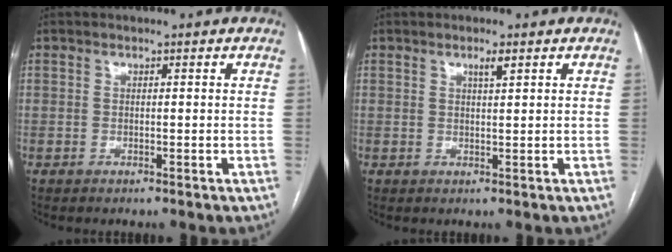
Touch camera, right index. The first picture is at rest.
{"total": 1.6, "force": [1.0, 0.1, 1.3], "torque": [-0.023, -0.001, 0.017]}